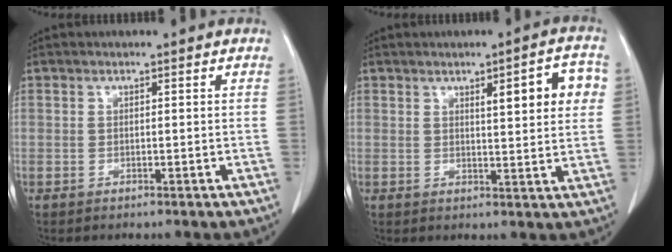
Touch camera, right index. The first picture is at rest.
{"total": 7.4, "force": [2.4, 1.3, 6.9], "torque": [-0.090, 0.009, 0.029]}